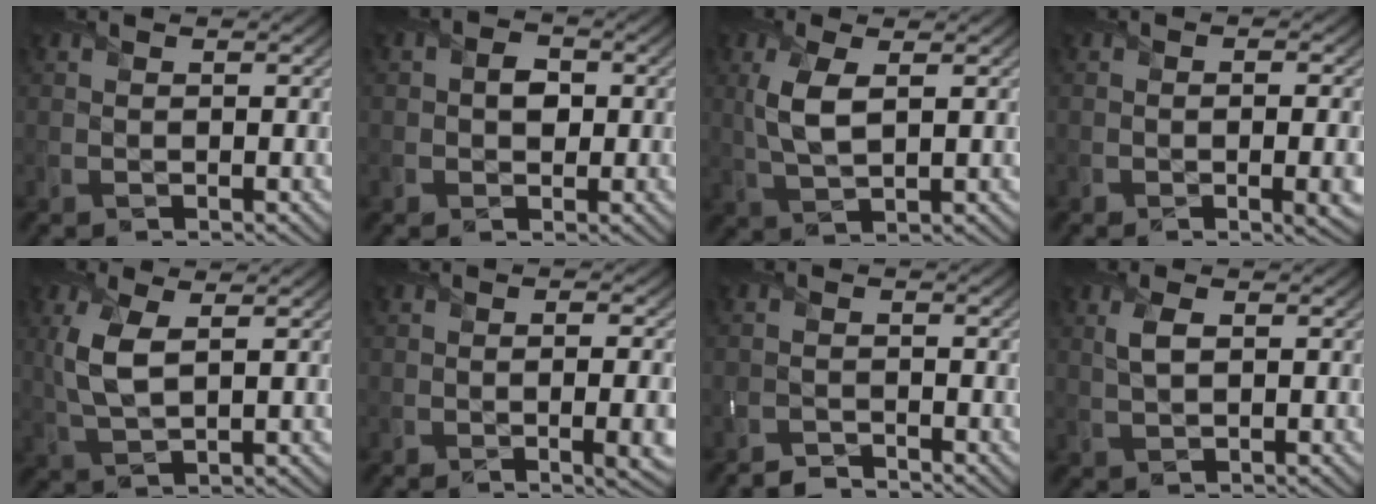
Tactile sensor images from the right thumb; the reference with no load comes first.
{"total": 2.9, "force": [0.1, 2.3, 1.7], "torque": [-0.032, -0.002, -0.003]}
{"total": 5.0, "force": [1.1, 2.0, 4.5], "torque": [-0.110, 0.000, 0.027]}
{"total": 3.7, "force": [-0.8, 1.2, 3.4], "torque": [-0.053, -0.012, -0.004]}
{"total": 5.8, "force": [1.4, 2.4, 5.1], "torque": [-0.130, 0.001, 0.031]}
{"total": 5.0, "force": [-1.1, 1.6, 4.6], "torque": [-0.062, -0.013, -0.006]}
{"total": 2.0, "force": [-2.0, 0.1, 0.1], "torque": [0.002, -0.001, -0.042]}
{"total": 2.5, "force": [0.7, 1.0, 2.1], "torque": [-0.053, 0.001, 0.018]}